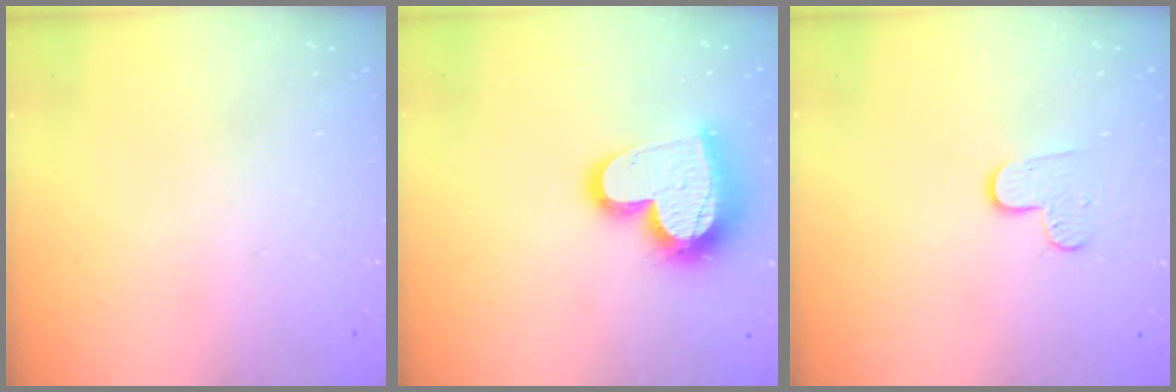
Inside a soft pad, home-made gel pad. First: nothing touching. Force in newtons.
{"total": 17.9, "press": 17.9, "slide": 1.5}
{"total": 5.5, "press": 5.5, "slide": 0.4}